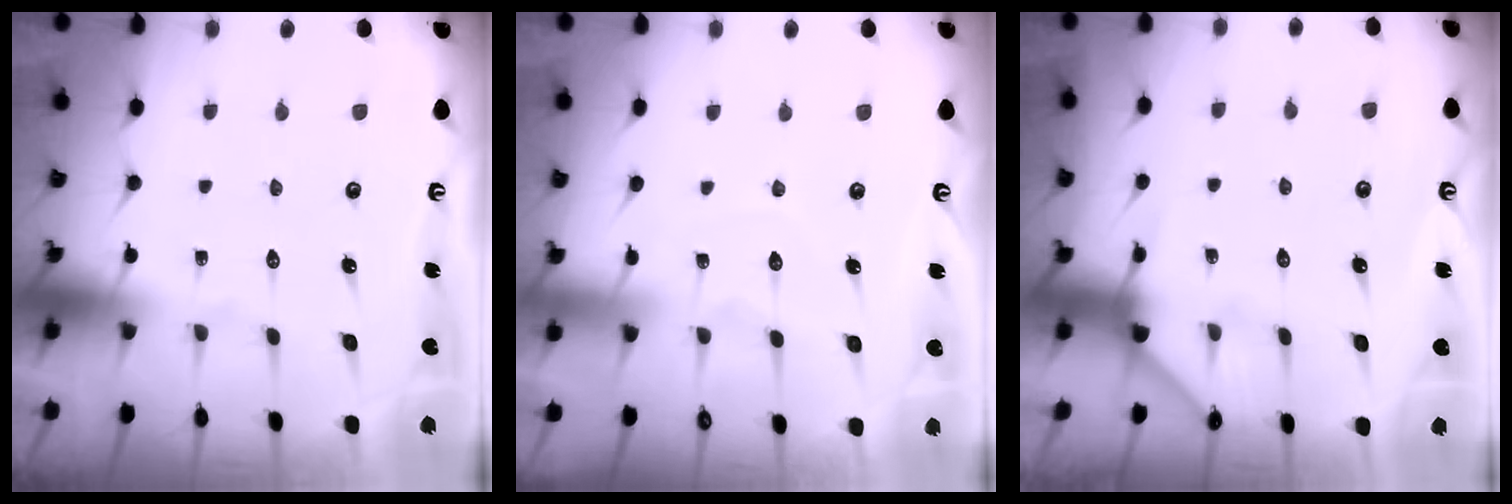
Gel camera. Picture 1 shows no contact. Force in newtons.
{"total": 5.4, "press": 5.4, "slide": 0.5}
{"total": 4.6, "press": 4.6, "slide": 0.2}